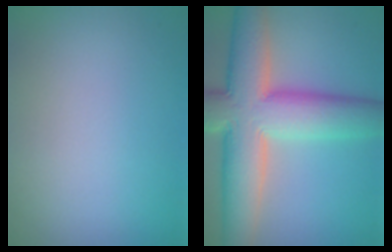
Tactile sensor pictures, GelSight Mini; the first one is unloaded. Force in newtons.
{"total": 11.6, "press": 11.6, "slide": 1.0}